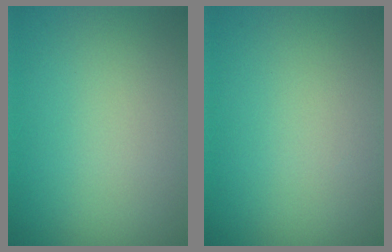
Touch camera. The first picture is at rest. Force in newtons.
{"total": 0.0}